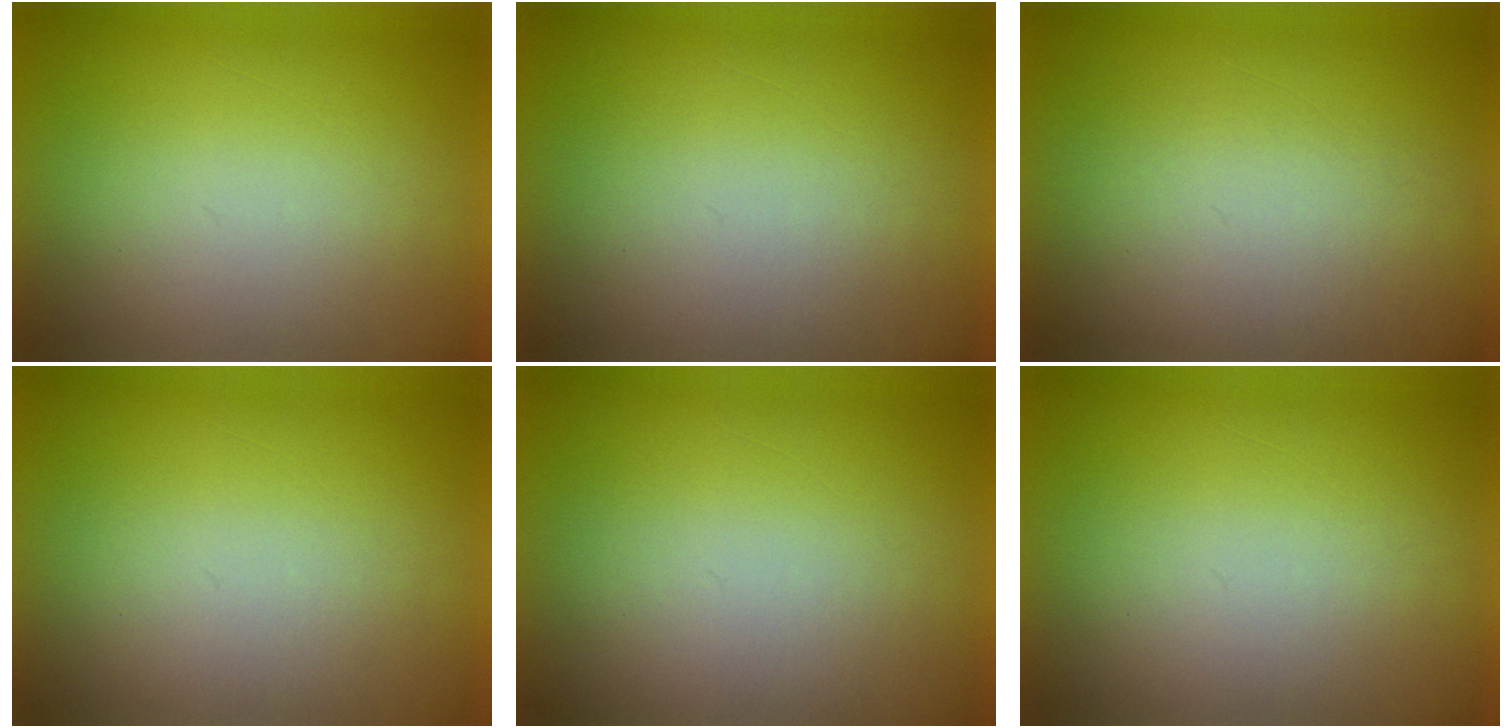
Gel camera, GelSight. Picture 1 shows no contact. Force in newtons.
{"total": 1.0}
{"total": 3.7}
{"total": 1.8}
{"total": 2.0}
{"total": 1.1}